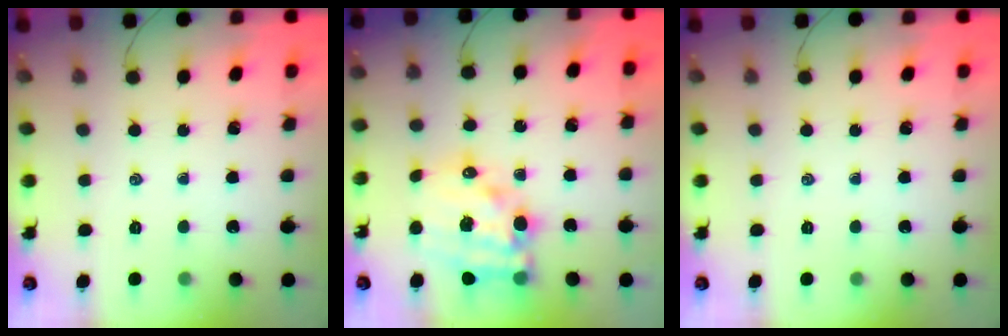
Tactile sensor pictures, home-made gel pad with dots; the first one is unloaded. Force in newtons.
{"total": 15.4, "press": 14.9, "slide": 3.8}
{"total": 0.0}